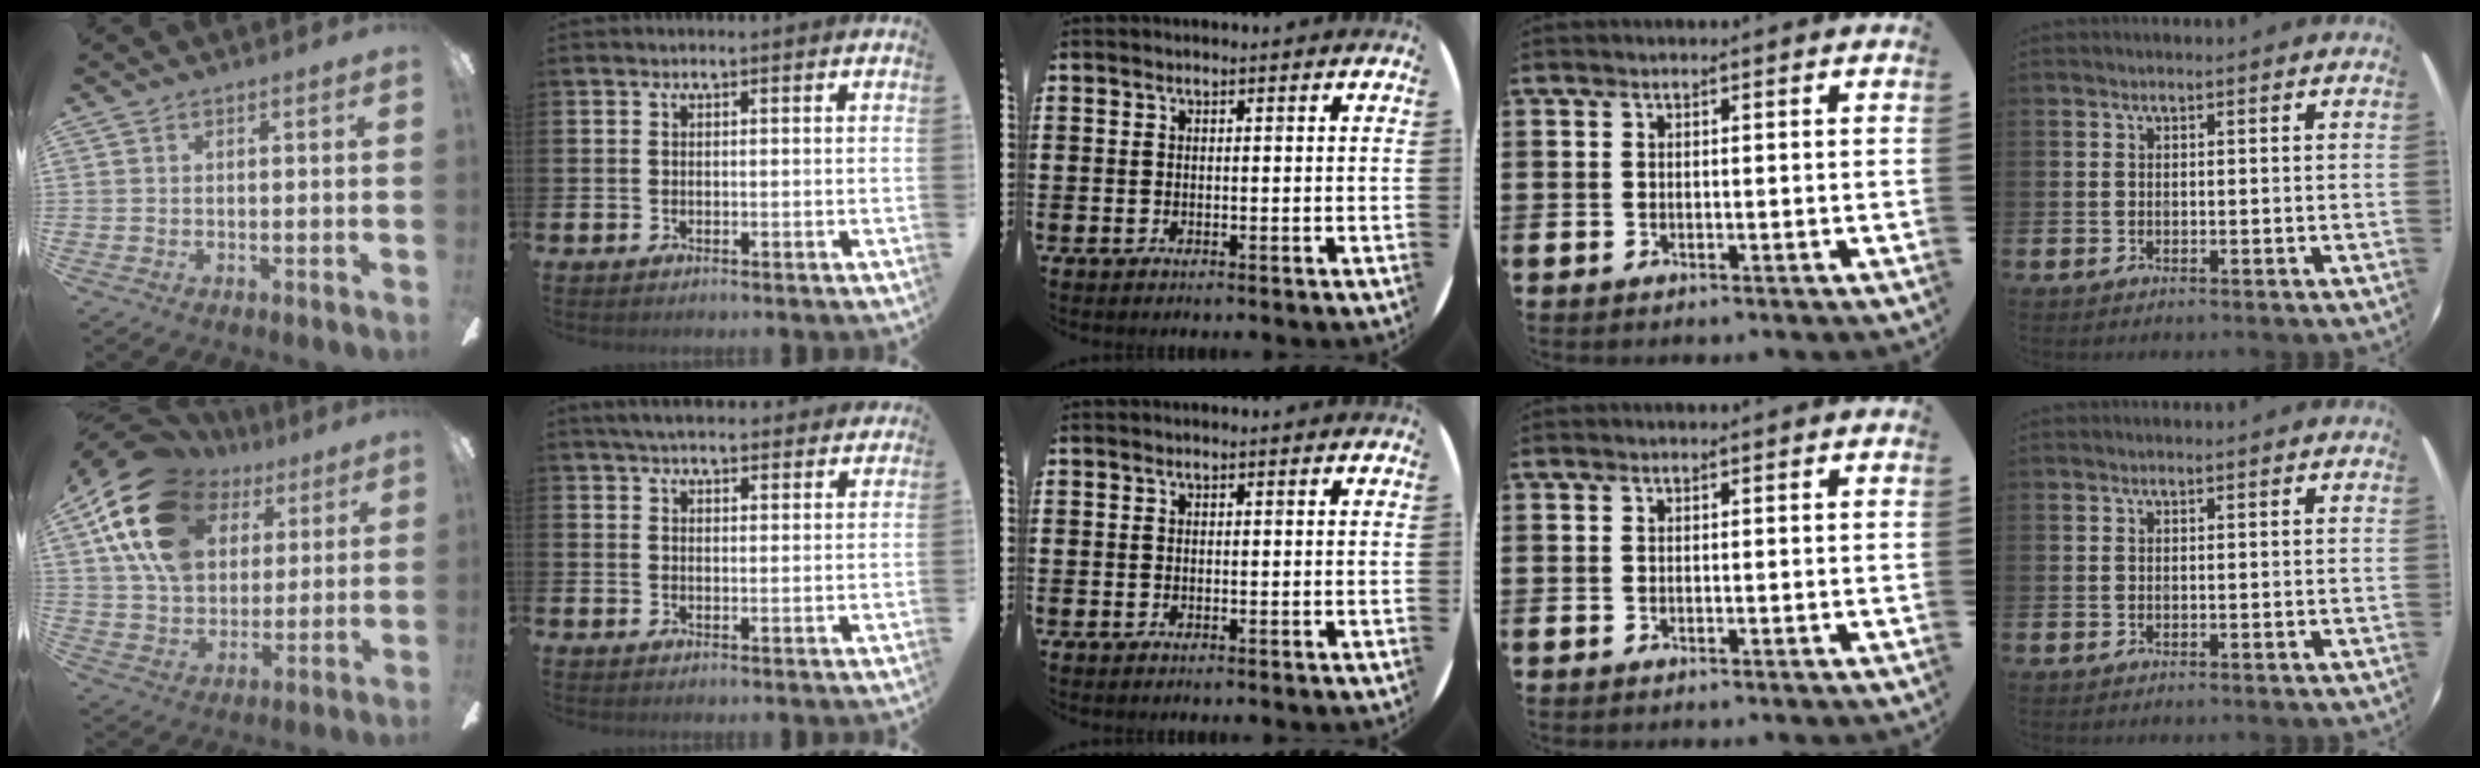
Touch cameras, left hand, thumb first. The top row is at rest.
{"thumb": {"total": 21.3, "force": [10.0, 14.5, 12.1], "torque": [-0.243, -0.039, 0.180]}, "index": {"total": 4.4, "force": [4.2, 0.7, 1.0], "torque": [-0.022, -0.016, 0.076]}}